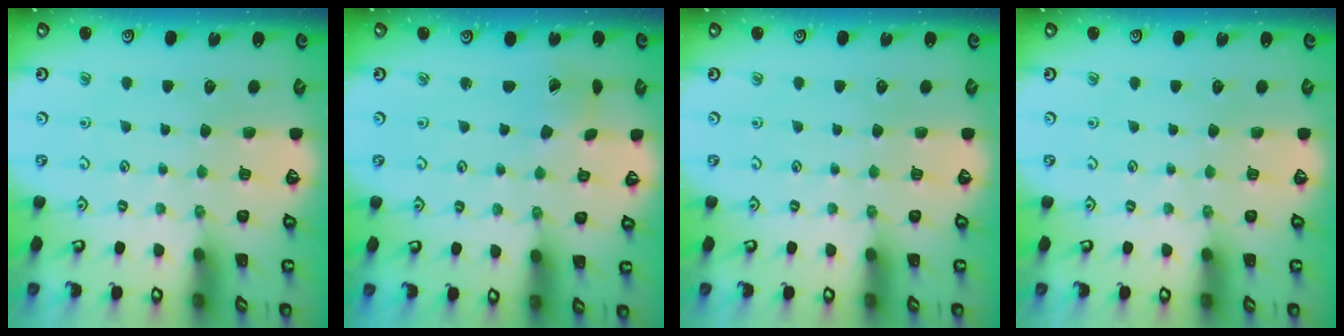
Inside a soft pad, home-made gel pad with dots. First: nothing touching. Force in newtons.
{"total": 1.2, "press": 1.1, "slide": 0.3}
{"total": 0.0}
{"total": 0.0}